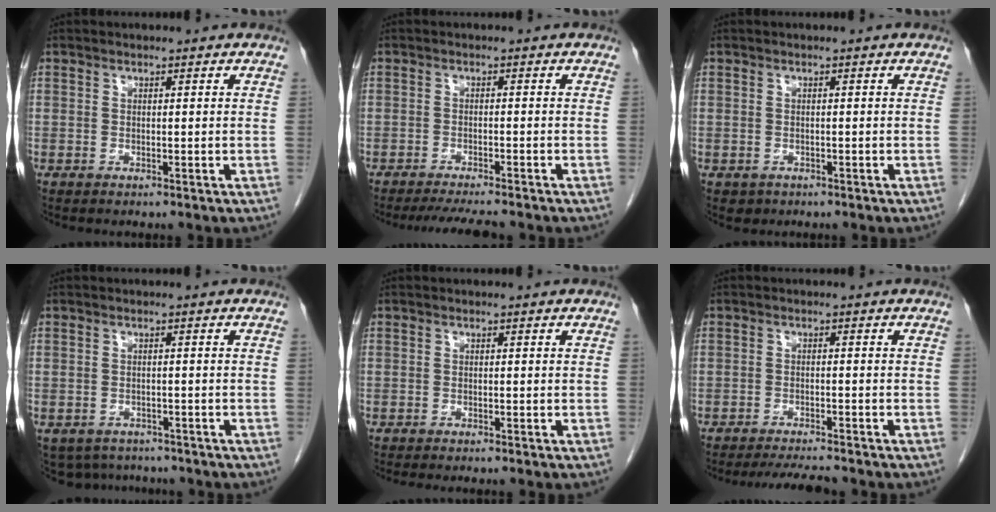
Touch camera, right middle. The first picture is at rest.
{"total": 6.1, "force": [-5.5, 0.3, 2.7], "torque": [-0.037, -0.015, -0.085]}
{"total": 1.3, "force": [-0.7, 1.1, 0.2], "torque": [-0.005, 0.003, -0.003]}
{"total": 6.1, "force": [-5.2, 3.2, 0.9], "torque": [-0.009, 0.000, -0.065]}
{"total": 4.0, "force": [-3.5, 0.4, 2.0], "torque": [-0.020, -0.004, -0.042]}
{"total": 5.2, "force": [-4.8, 0.1, 1.8], "torque": [-0.028, -0.015, -0.077]}